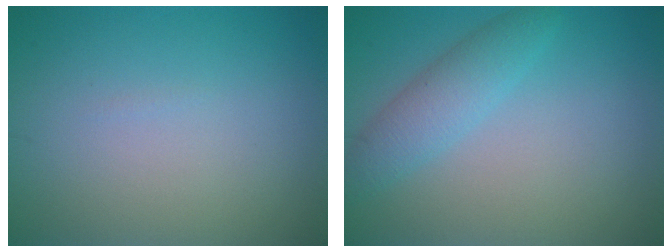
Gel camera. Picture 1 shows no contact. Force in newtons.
{"total": 3.0, "press": 3.0, "slide": 0.1}